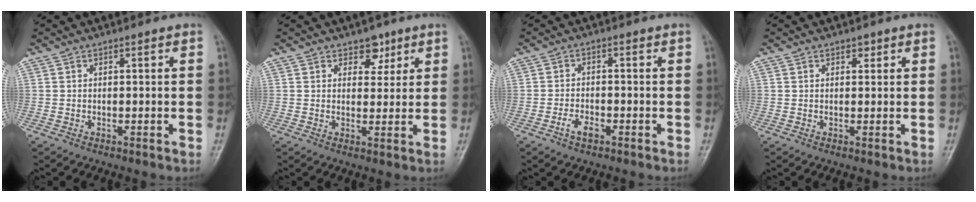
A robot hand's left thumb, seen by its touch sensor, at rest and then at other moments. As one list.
[{"total": 3.8, "force": [2.4, 2.6, 1.4], "torque": [0.009, -0.013, 0.034]}, {"total": 3.1, "force": [-1.7, 1.6, 2.0], "torque": [-0.035, 0.013, -0.030]}, {"total": 1.2, "force": [0.8, 0.8, 0.5], "torque": [0.002, -0.004, 0.009]}]